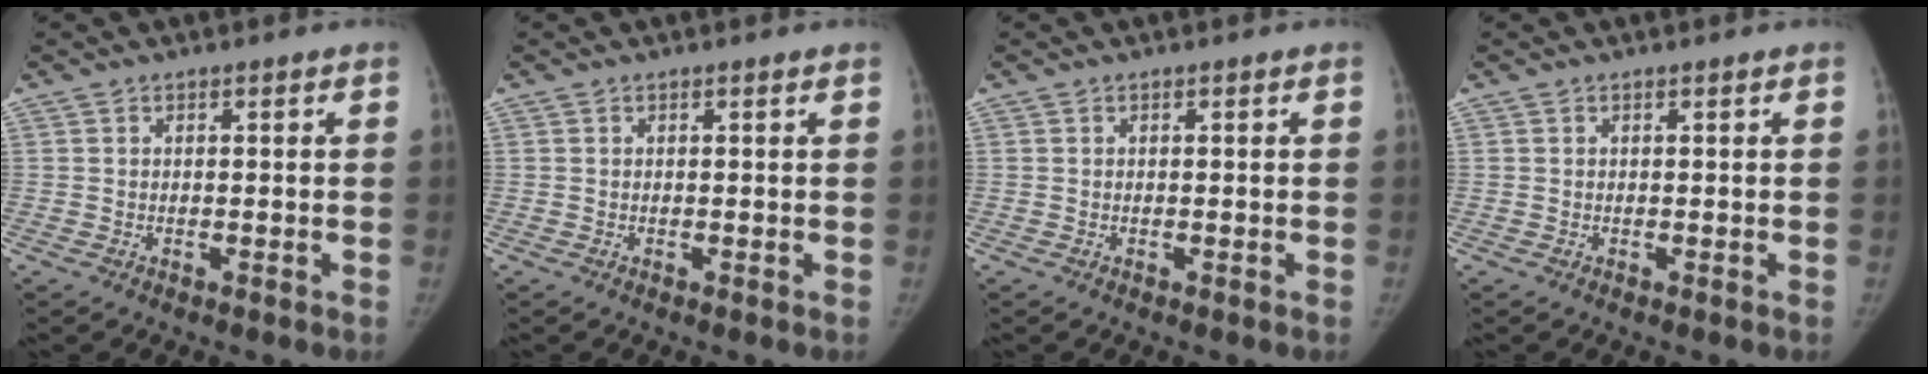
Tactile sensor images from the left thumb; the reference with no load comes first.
{"total": 0.0}
{"total": 0.0}
{"total": 0.0}